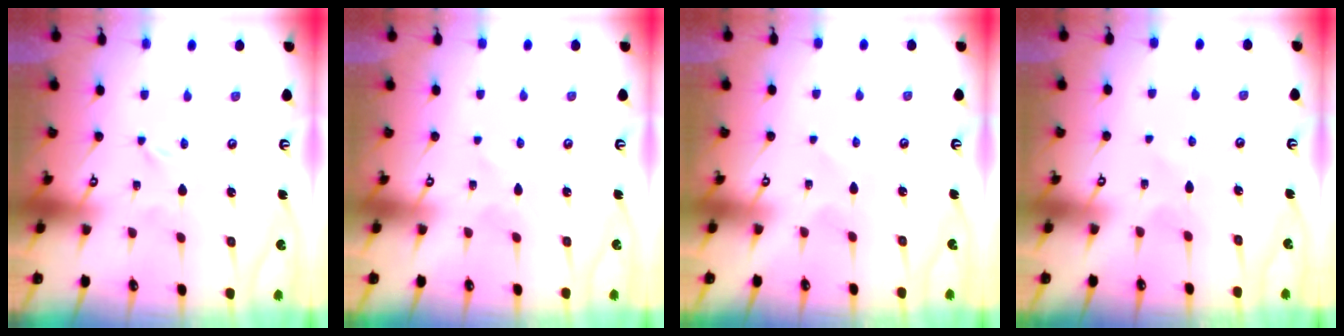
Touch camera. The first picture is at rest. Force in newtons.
{"total": 1.8, "press": 1.8, "slide": 0.2}
{"total": 0.6, "press": 0.6, "slide": 0.2}
{"total": 5.5, "press": 5.5, "slide": 0.7}